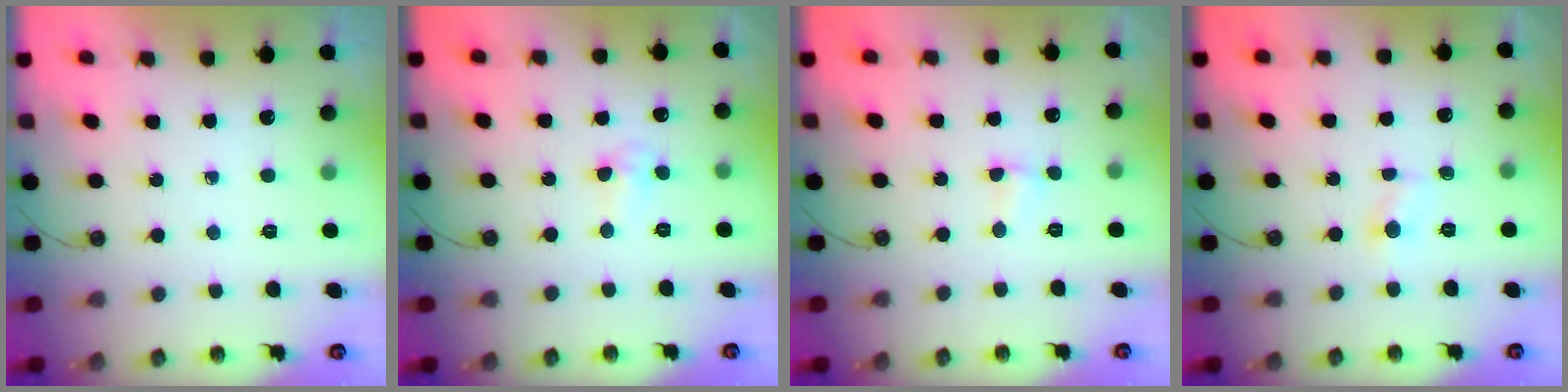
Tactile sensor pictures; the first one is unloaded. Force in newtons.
{"total": 3.3, "press": 3.3, "slide": 0.4}
{"total": 1.3, "press": 1.2, "slide": 0.4}
{"total": 2.6, "press": 2.6, "slide": 0.3}